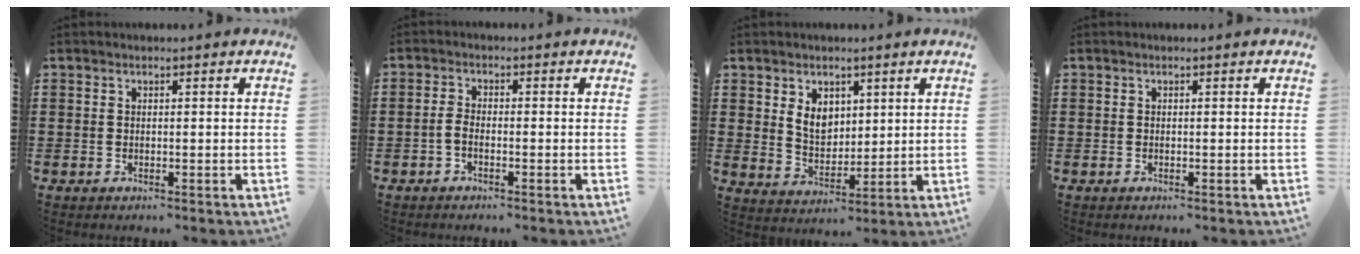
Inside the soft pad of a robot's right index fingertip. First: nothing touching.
{"total": 2.0, "force": [-1.0, 0.6, 1.6], "torque": [-0.044, -0.004, -0.024]}
{"total": 5.2, "force": [2.1, 3.9, 2.7], "torque": [-0.060, 0.009, 0.036]}
{"total": 0.0}